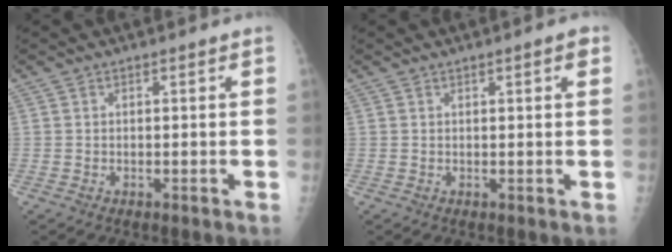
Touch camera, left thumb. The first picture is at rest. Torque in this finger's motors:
{"motor_torque": [-0.28, -0.10, -0.28, -0.10, 0.08]}